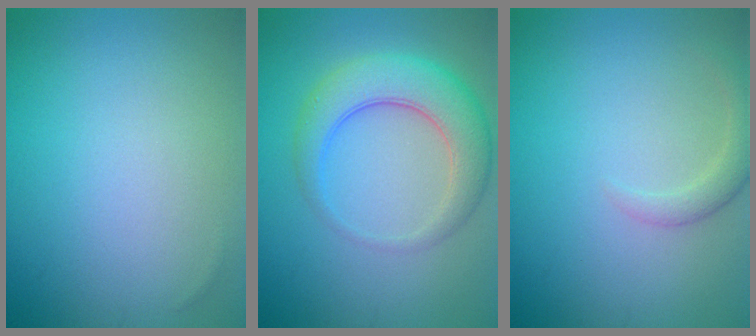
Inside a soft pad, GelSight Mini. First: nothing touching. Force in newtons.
{"total": 5.6, "press": 5.6, "slide": 0.3}
{"total": 1.9, "press": 1.9, "slide": 0.2}